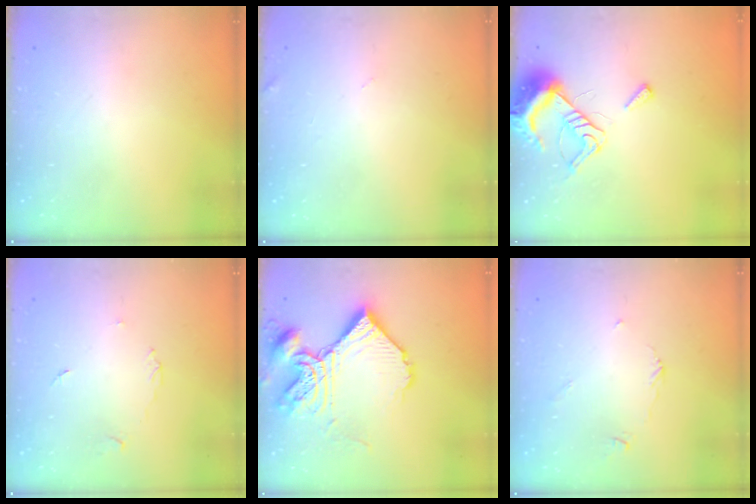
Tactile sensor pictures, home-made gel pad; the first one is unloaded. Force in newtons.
{"total": 2.2, "press": 2.2, "slide": 0.2}
{"total": 8.0, "press": 8.0, "slide": 0.9}
{"total": 2.7, "press": 2.7, "slide": 0.4}
{"total": 19.3, "press": 19.2, "slide": 1.9}
{"total": 2.7, "press": 2.7, "slide": 0.3}